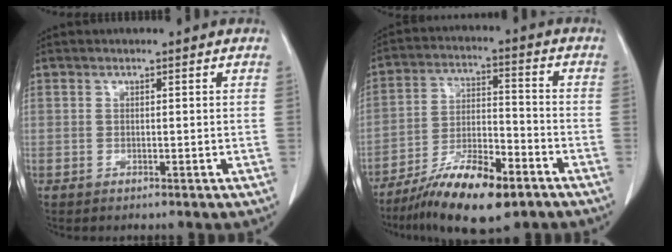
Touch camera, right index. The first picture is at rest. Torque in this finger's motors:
{"motor_torque": [0.31, -0.38, 0.38, 0.07]}